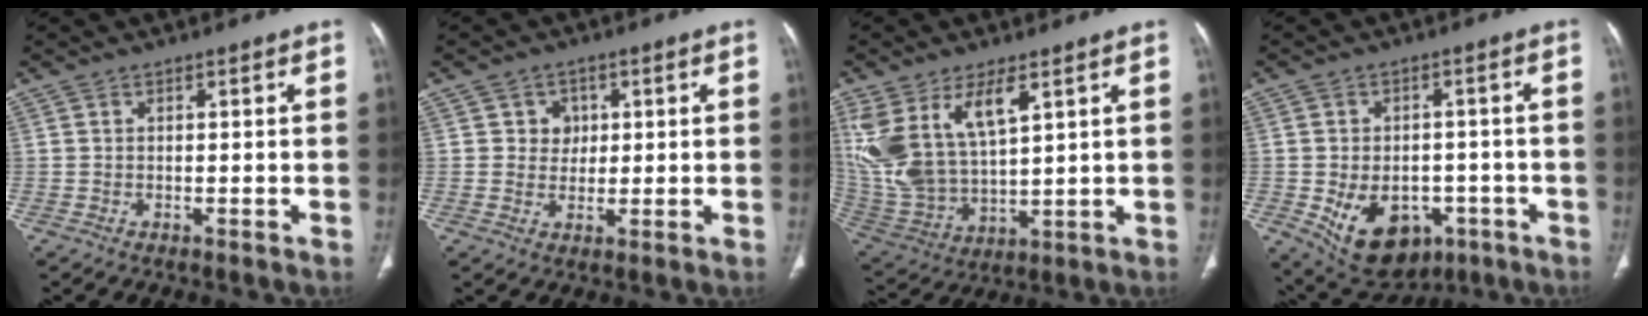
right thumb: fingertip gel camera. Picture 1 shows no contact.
{"total": 3.9, "force": [1.0, 3.6, 1.1], "torque": [0.009, 0.000, 0.013]}
{"total": 15.9, "force": [7.2, 7.4, 12.1], "torque": [-0.247, -0.026, 0.160]}
{"total": 14.2, "force": [-5.2, 9.9, 8.7], "torque": [-0.116, 0.016, -0.057]}